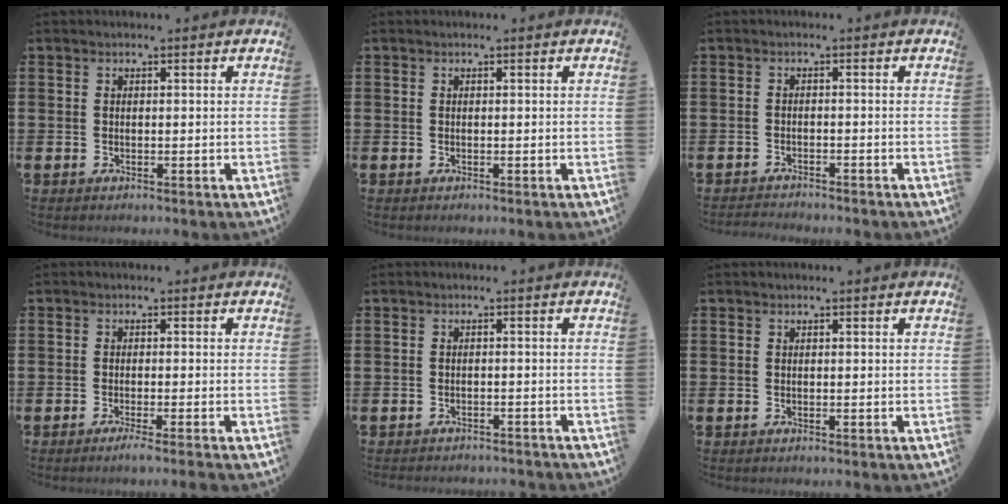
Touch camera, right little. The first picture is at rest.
{"total": 0.0}
{"total": 1.3, "force": [-1.3, -0.1, -0.1], "torque": [-0.002, 0.003, -0.026]}
{"total": 1.4, "force": [-0.9, -0.1, 1.1], "torque": [-0.016, -0.003, -0.017]}
{"total": 1.1, "force": [-1.1, 0.0, -0.1], "torque": [-0.002, 0.002, -0.023]}
{"total": 0.0}